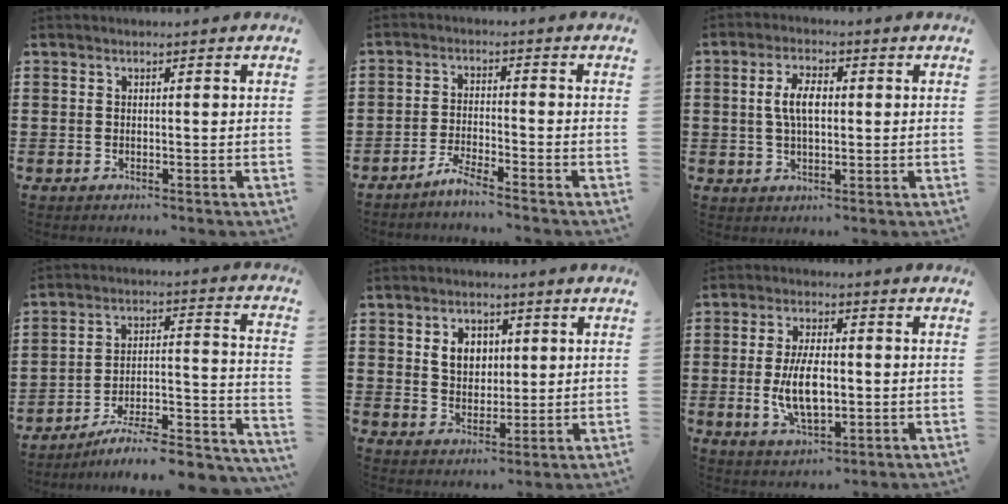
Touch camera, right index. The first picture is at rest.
{"total": 3.3, "force": [-3.1, -0.4, 1.0], "torque": [-0.026, 0.000, -0.063]}
{"total": 5.4, "force": [0.5, 2.6, 4.8], "torque": [-0.104, 0.008, 0.004]}
{"total": 6.6, "force": [-5.7, 0.6, 3.3], "torque": [-0.049, -0.007, -0.112]}
{"total": 5.0, "force": [1.4, 3.9, 2.7], "torque": [-0.060, 0.011, 0.021]}
{"total": 8.1, "force": [-0.7, 3.6, 7.2], "torque": [-0.145, -0.007, -0.019]}